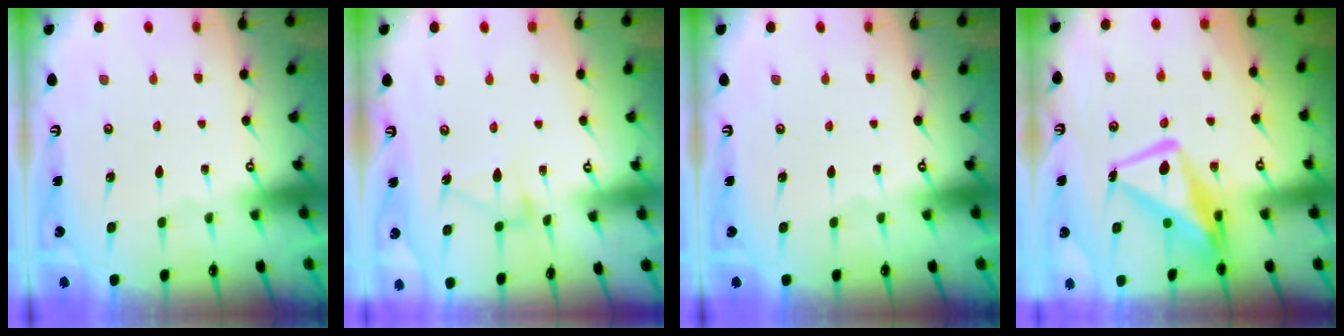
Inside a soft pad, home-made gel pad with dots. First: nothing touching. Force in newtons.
{"total": 7.4, "press": 7.4, "slide": 0.5}
{"total": 0.0}
{"total": 14.0, "press": 13.9, "slide": 1.6}